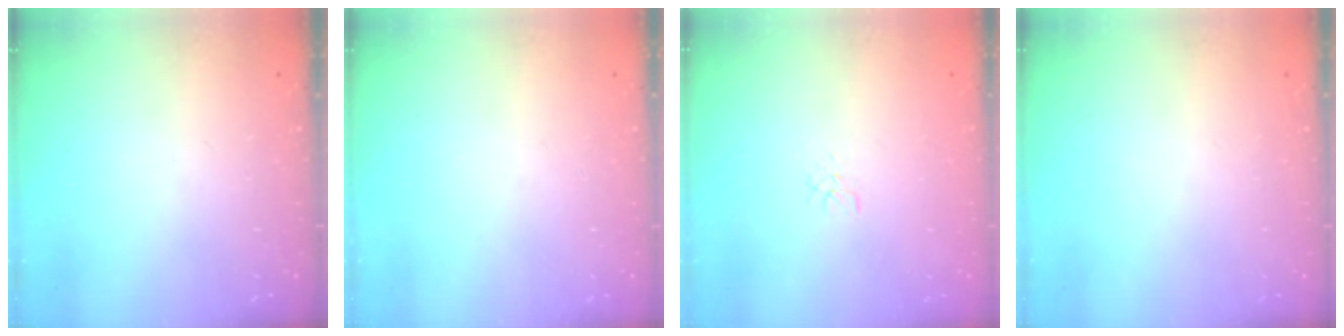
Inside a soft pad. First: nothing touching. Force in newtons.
{"total": 0.0}
{"total": 1.1, "press": 1.1, "slide": 0.1}
{"total": 0.0}